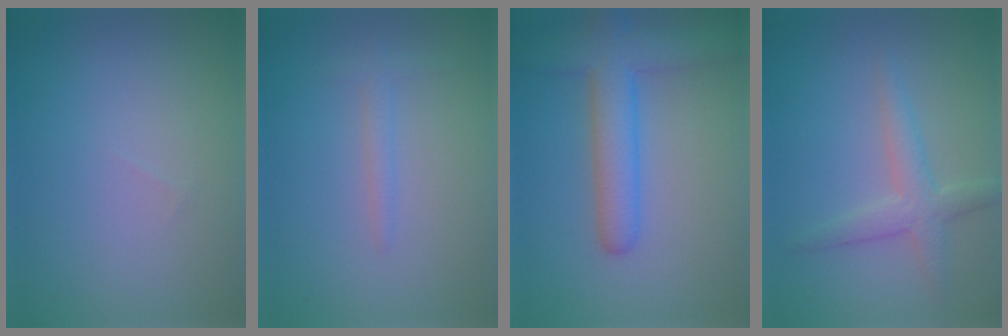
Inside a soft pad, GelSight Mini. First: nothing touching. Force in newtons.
{"total": 1.3, "press": 1.3, "slide": 0.1}
{"total": 5.8, "press": 5.8, "slide": 0.3}
{"total": 2.9, "press": 2.9, "slide": 0.1}